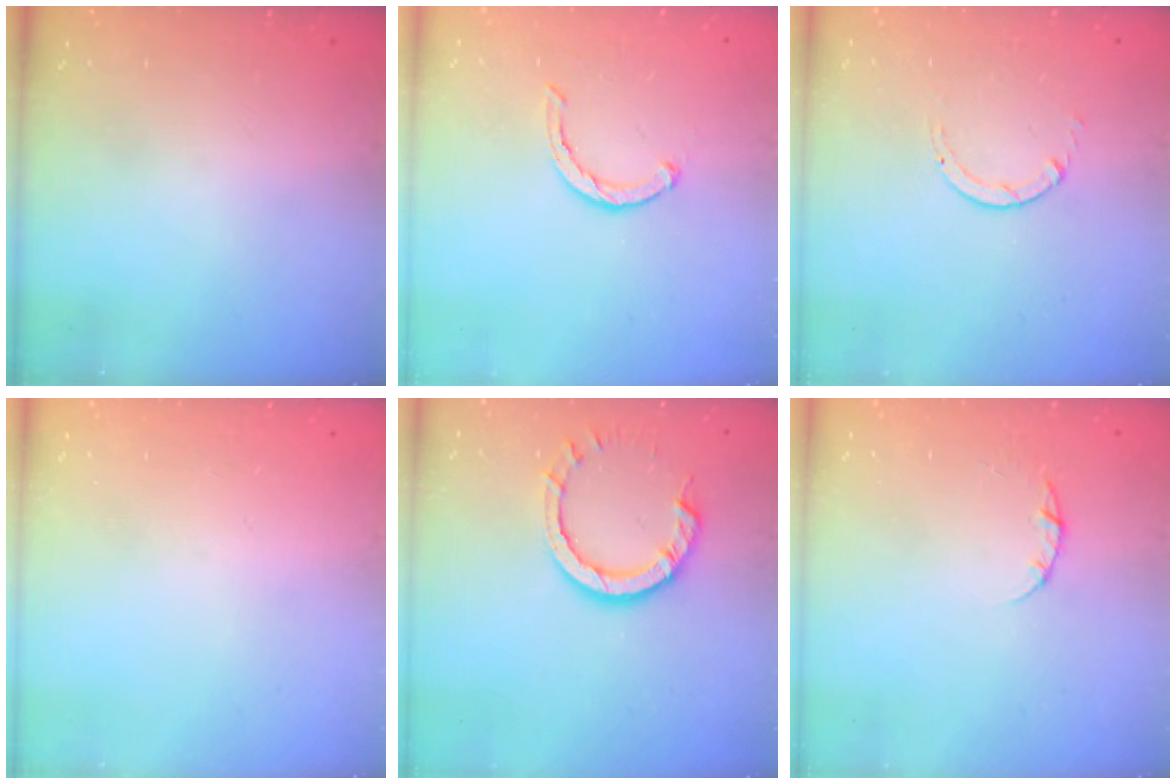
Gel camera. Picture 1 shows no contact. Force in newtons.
{"total": 2.7, "press": 2.7, "slide": 0.4}
{"total": 0.6, "press": 0.5, "slide": 0.1}
{"total": 0.0}
{"total": 7.8, "press": 7.7, "slide": 0.6}
{"total": 3.2, "press": 3.1, "slide": 0.4}